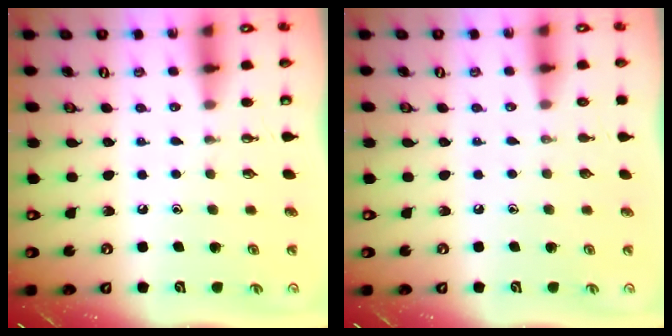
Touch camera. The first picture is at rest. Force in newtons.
{"total": 0.0}